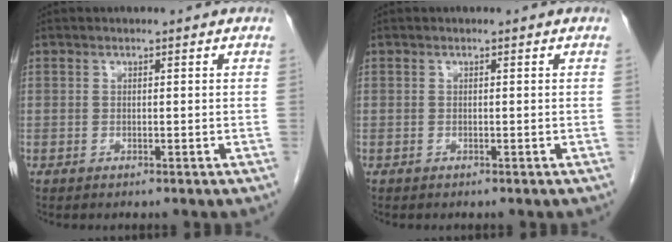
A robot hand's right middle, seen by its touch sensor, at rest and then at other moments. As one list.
[{"total": 0.0}]